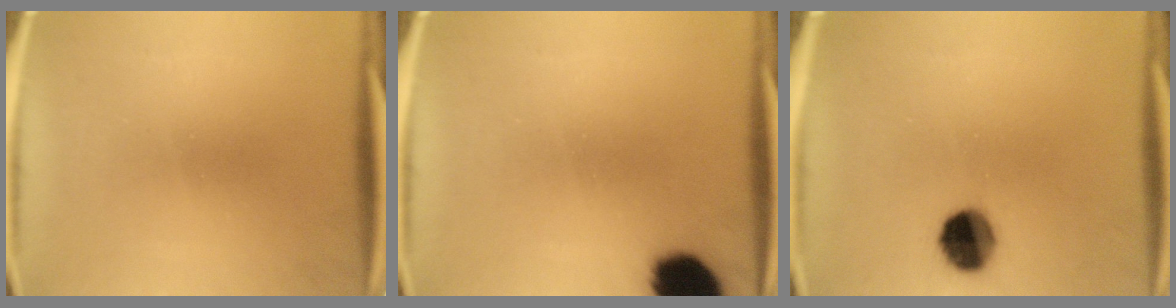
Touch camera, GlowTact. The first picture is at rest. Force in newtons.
{"total": 12.3}
{"total": 9.1}